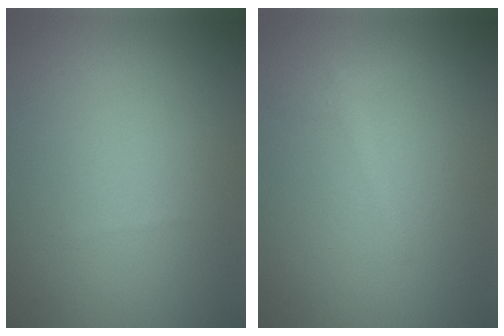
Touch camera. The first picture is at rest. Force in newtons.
{"total": 1.0, "press": 1.0, "slide": 0.1}